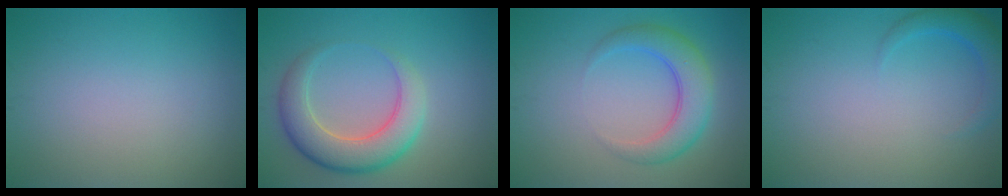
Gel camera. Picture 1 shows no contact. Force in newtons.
{"total": 5.7, "press": 5.7, "slide": 0.3}
{"total": 4.5, "press": 4.5, "slide": 0.2}
{"total": 2.5, "press": 2.5, "slide": 0.3}